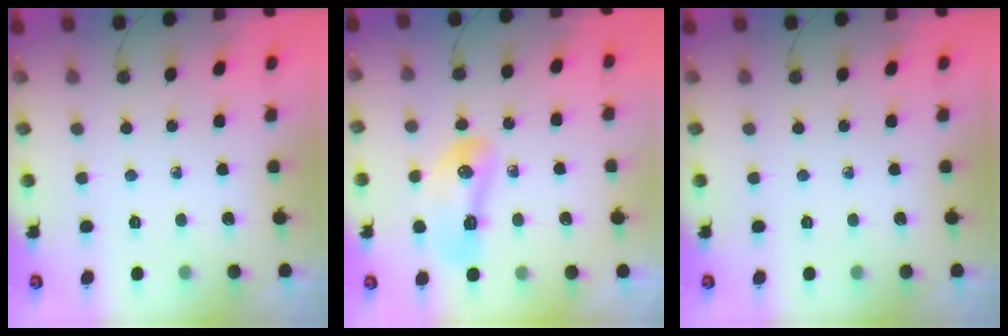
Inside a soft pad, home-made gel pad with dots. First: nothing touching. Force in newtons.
{"total": 11.4, "press": 11.0, "slide": 2.9}
{"total": 0.0}